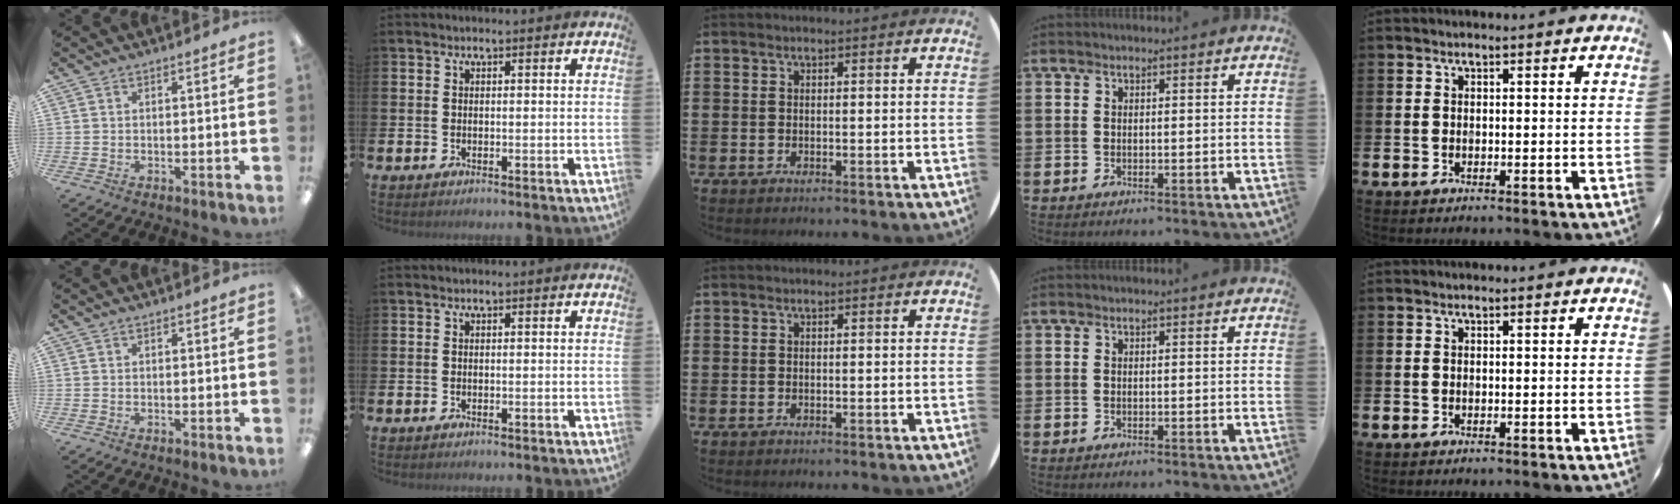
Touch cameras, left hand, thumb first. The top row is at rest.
{}